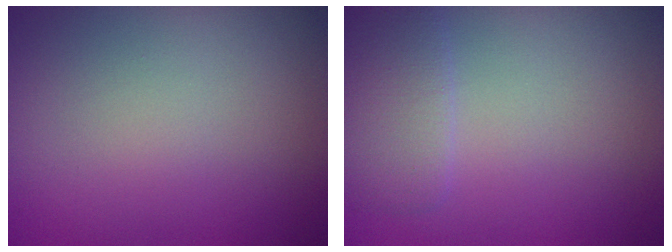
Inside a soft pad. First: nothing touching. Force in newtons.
{"total": 3.0, "press": 3.0, "slide": 0.1}